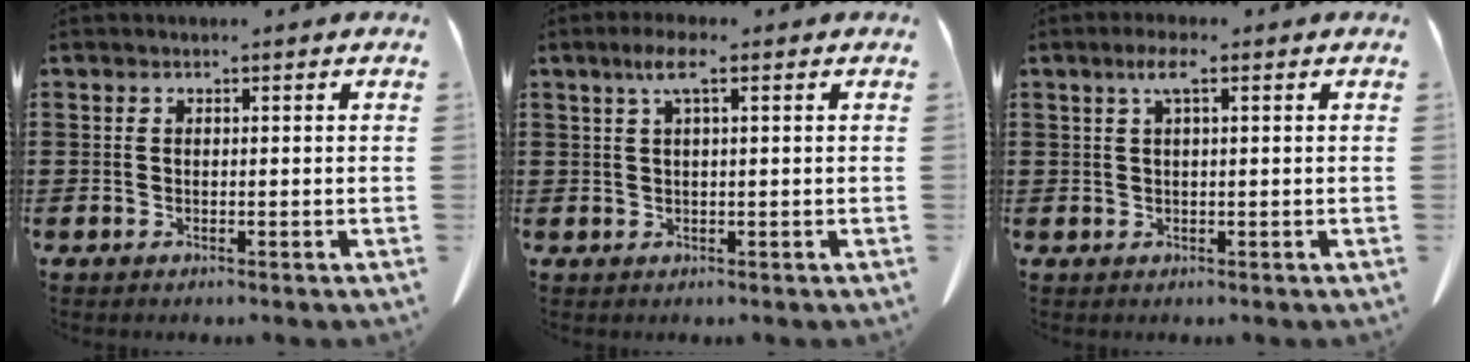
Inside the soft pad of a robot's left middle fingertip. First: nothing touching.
{"total": 3.5, "force": [1.4, 0.6, 3.2], "torque": [-0.066, 0.006, 0.022]}
{"total": 2.9, "force": [1.1, 0.6, 2.6], "torque": [-0.054, 0.007, 0.017]}